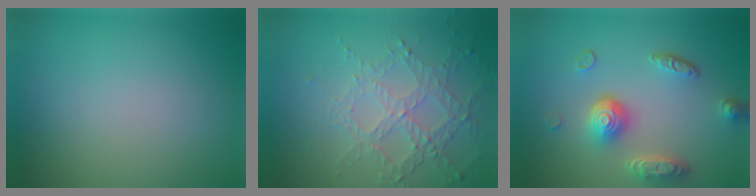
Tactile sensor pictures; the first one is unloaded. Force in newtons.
{"total": 4.6, "press": 3.2, "slide": 3.4}
{"total": 5.1, "press": 3.7, "slide": 3.5}